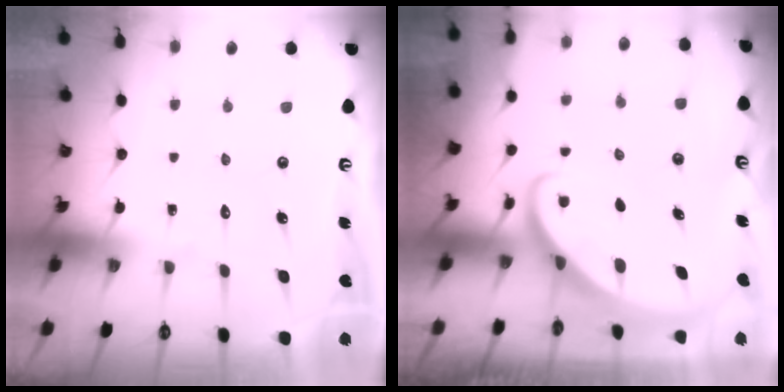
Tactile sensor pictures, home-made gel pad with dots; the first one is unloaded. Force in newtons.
{"total": 2.8, "press": 2.8, "slide": 0.2}